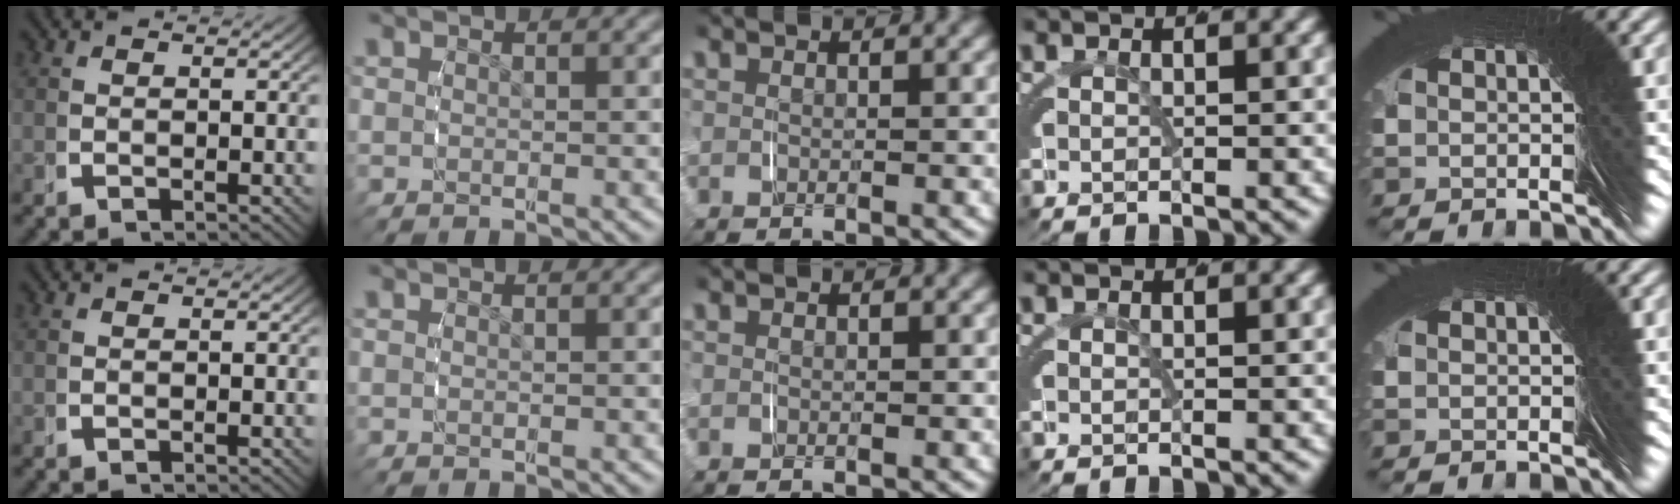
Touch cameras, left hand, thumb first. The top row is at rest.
{}